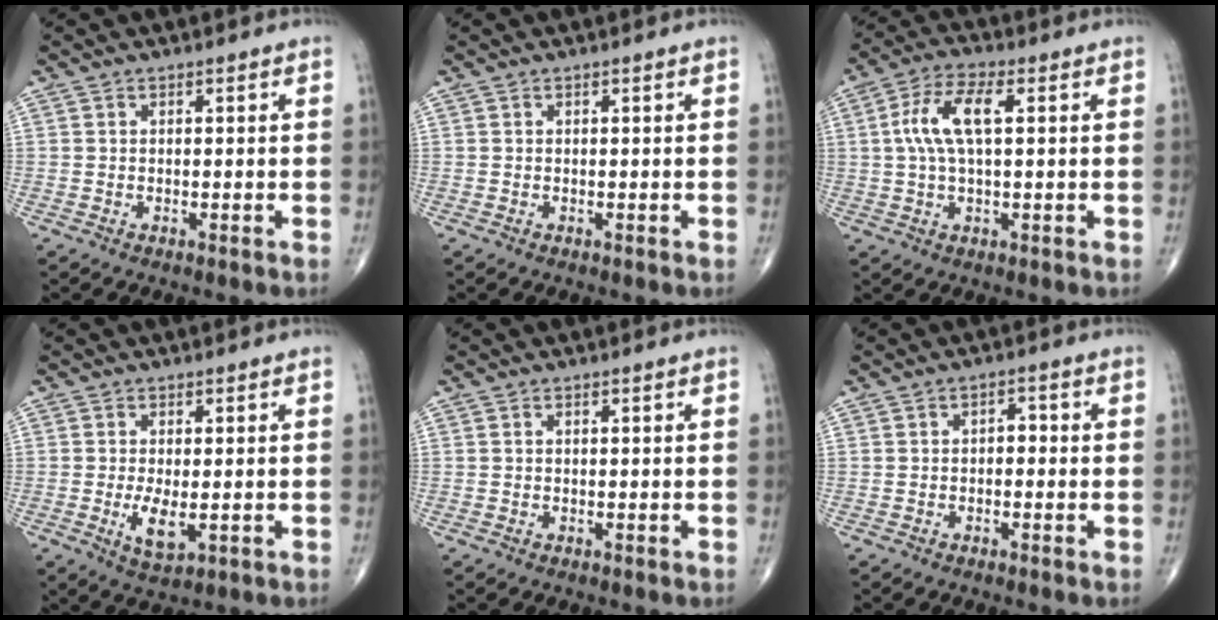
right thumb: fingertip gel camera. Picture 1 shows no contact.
{"total": 0.0}
{"total": 9.2, "force": [1.6, 3.6, 8.3], "torque": [-0.177, 0.020, 0.028]}
{"total": 4.7, "force": [-0.8, 1.9, 4.2], "torque": [-0.080, -0.013, -0.008]}
{"total": 0.0}
{"total": 2.0, "force": [-0.2, 1.3, 1.6], "torque": [-0.009, 0.009, -0.011]}